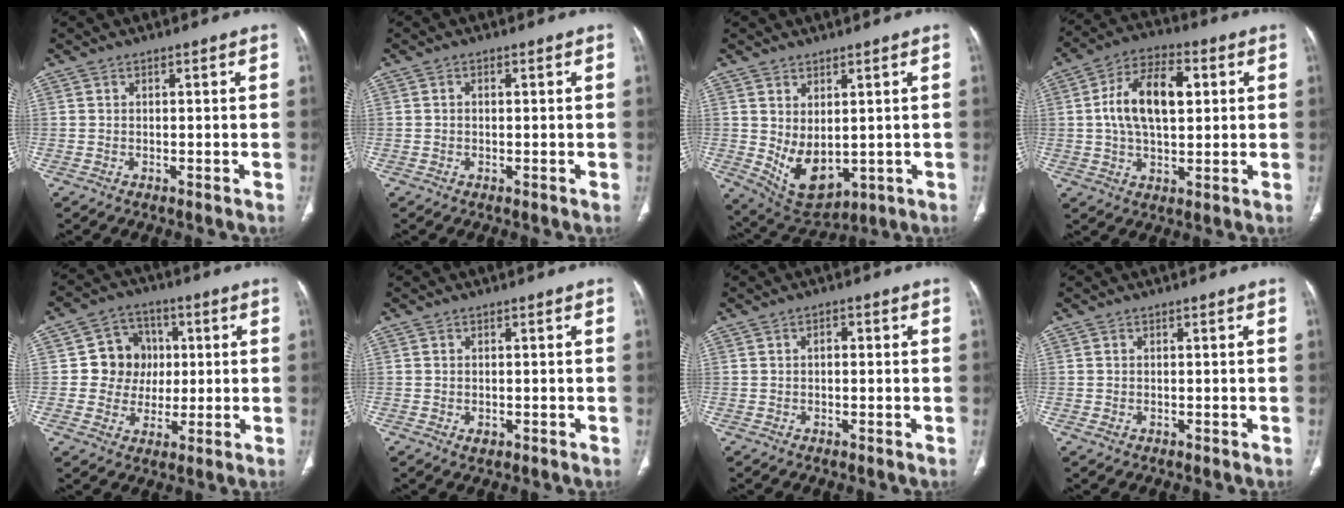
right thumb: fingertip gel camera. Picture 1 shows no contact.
{"total": 0.6, "force": [0.0, 0.4, 0.4], "torque": [-0.010, 0.002, -0.001]}
{"total": 9.3, "force": [0.0, 5.7, 7.4], "torque": [-0.112, -0.013, 0.031]}
{"total": 13.8, "force": [2.2, 7.5, 11.3], "torque": [-0.195, 0.015, 0.034]}
{"total": 9.6, "force": [0.9, 9.1, 3.2], "torque": [0.003, 0.012, 0.012]}
{"total": 1.4, "force": [-0.4, 1.0, 0.9], "torque": [-0.013, -0.001, -0.003]}
{"total": 1.5, "force": [0.2, 0.9, 1.2], "torque": [-0.017, 0.006, -0.001]}
{"total": 0.8, "force": [-0.2, 0.6, 0.5], "torque": [-0.012, 0.002, -0.001]}